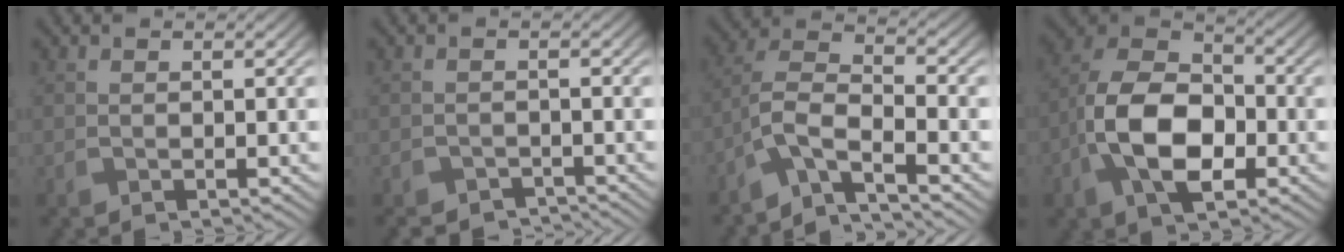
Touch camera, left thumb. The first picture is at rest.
{"total": 3.2, "force": [-3.1, 0.8, 0.6], "torque": [-0.009, -0.008, -0.052]}
{"total": 6.6, "force": [-4.6, 1.9, 4.4], "torque": [-0.089, 0.008, -0.104]}
{"total": 12.6, "force": [-3.9, 7.5, 9.3], "torque": [-0.203, -0.004, -0.085]}